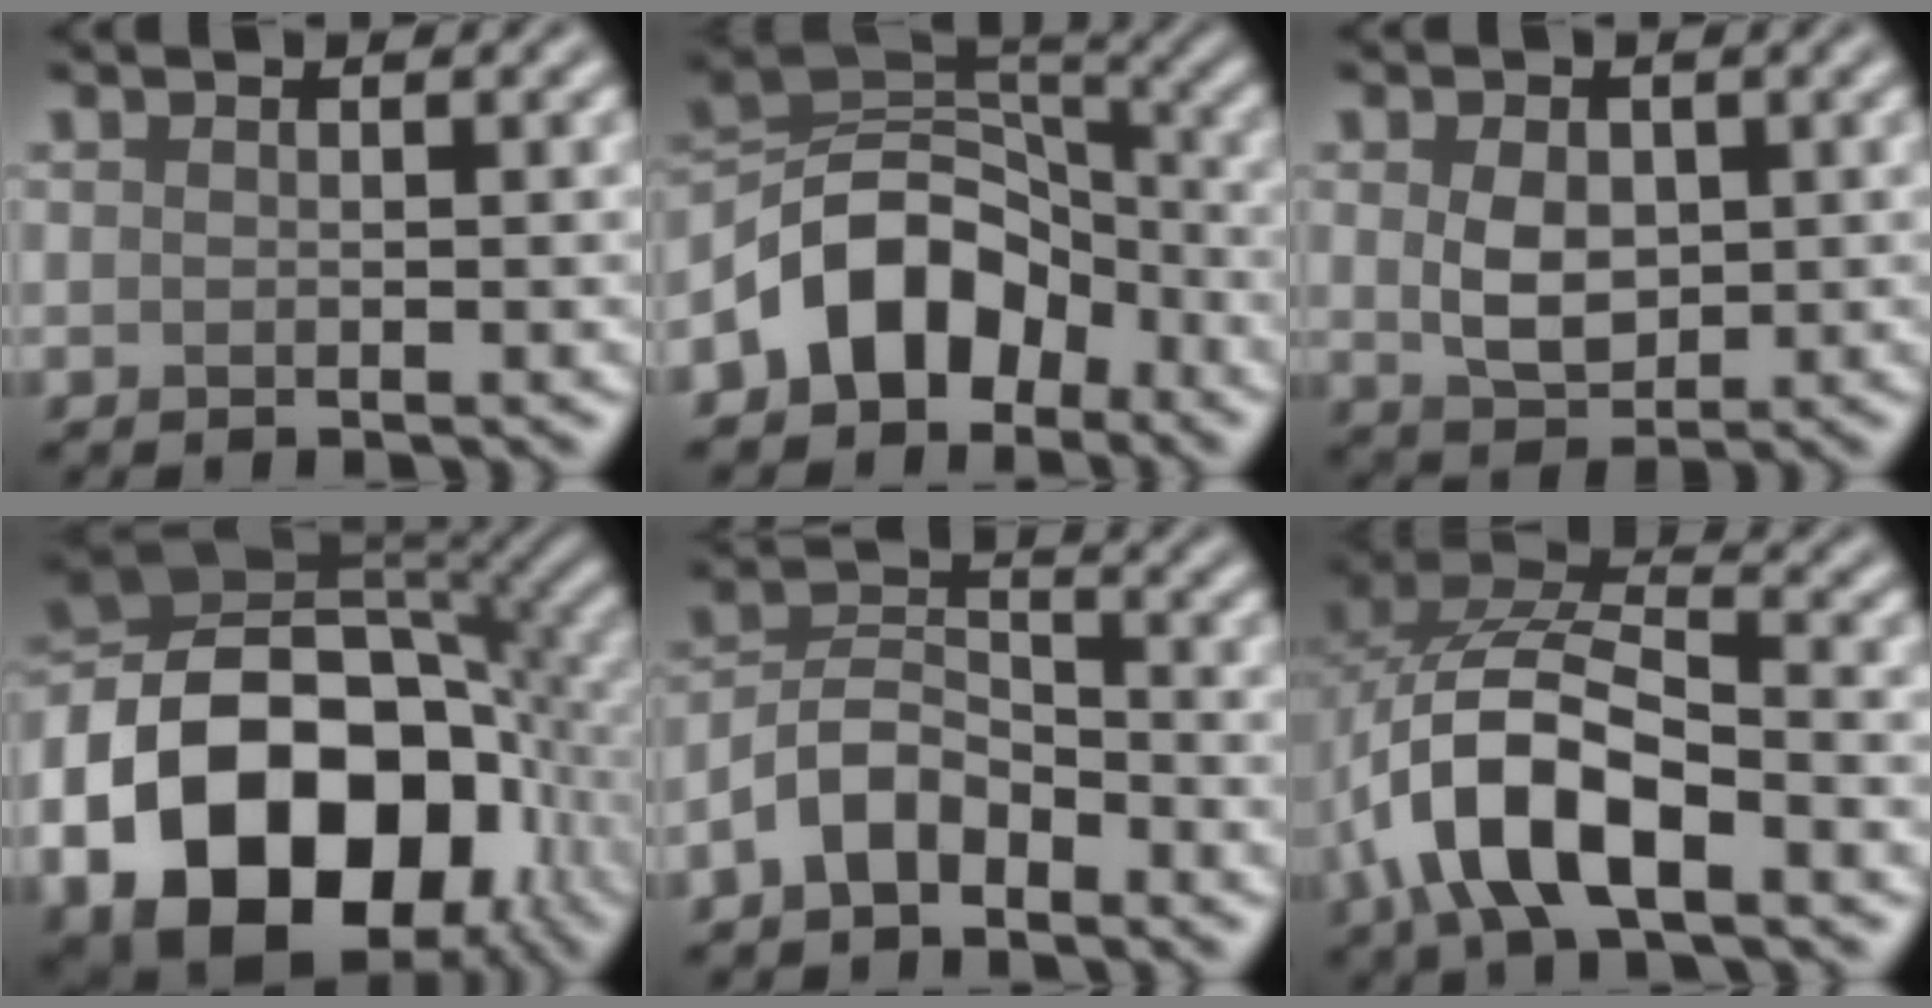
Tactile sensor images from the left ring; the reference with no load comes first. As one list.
[{"total": 7.8, "force": [-4.1, 5.3, 4.0], "torque": [-0.043, 0.013, -0.088]}, {"total": 3.6, "force": [0.3, 2.5, 2.6], "torque": [-0.053, -0.003, 0.008]}, {"total": 18.4, "force": [-6.9, 12.5, 11.5], "torque": [-0.213, -0.020, -0.117]}, {"total": 4.3, "force": [-2.6, 2.5, 2.4], "torque": [-0.046, 0.012, -0.060]}, {"total": 9.4, "force": [-3.5, 4.4, 7.6], "torque": [-0.151, 0.012, -0.071]}]